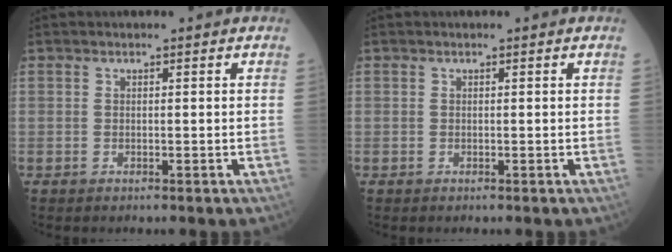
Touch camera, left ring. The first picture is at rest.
{"total": 0.0}